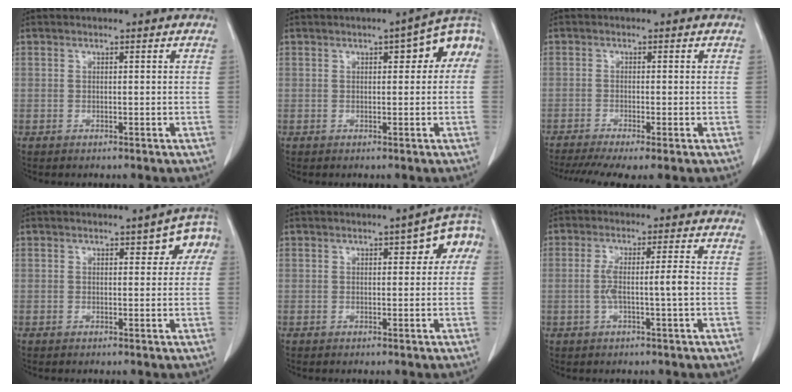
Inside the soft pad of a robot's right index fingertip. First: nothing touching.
{"total": 7.3, "force": [1.8, 2.3, 6.7], "torque": [-0.080, 0.035, 0.016]}
{"total": 7.7, "force": [-5.7, 0.8, 5.2], "torque": [-0.084, -0.011, -0.094]}
{"total": 4.9, "force": [1.7, 2.0, 4.1], "torque": [-0.043, 0.019, 0.015]}
{"total": 5.9, "force": [1.5, 2.1, 5.3], "torque": [-0.061, 0.029, 0.012]}
{"total": 4.5, "force": [-0.8, -0.2, 4.4], "torque": [-0.089, 0.010, -0.010]}